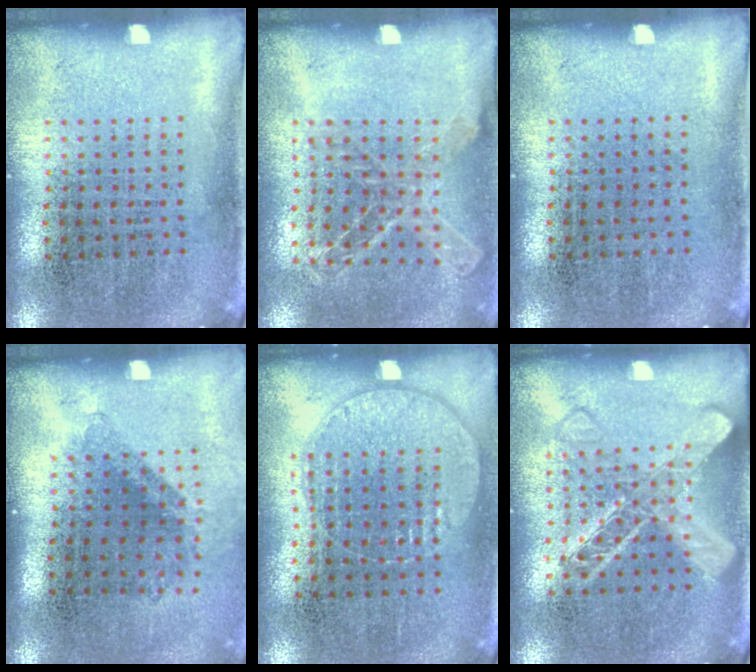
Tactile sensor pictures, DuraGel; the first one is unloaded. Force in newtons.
{"total": 1.1, "press": 1.1, "slide": 0.1}
{"total": 0.0}
{"total": 1.3, "press": 1.0, "slide": 0.9}
{"total": 1.0, "press": 0.9, "slide": 0.4}
{"total": 3.1, "press": 3.1, "slide": 0.5}